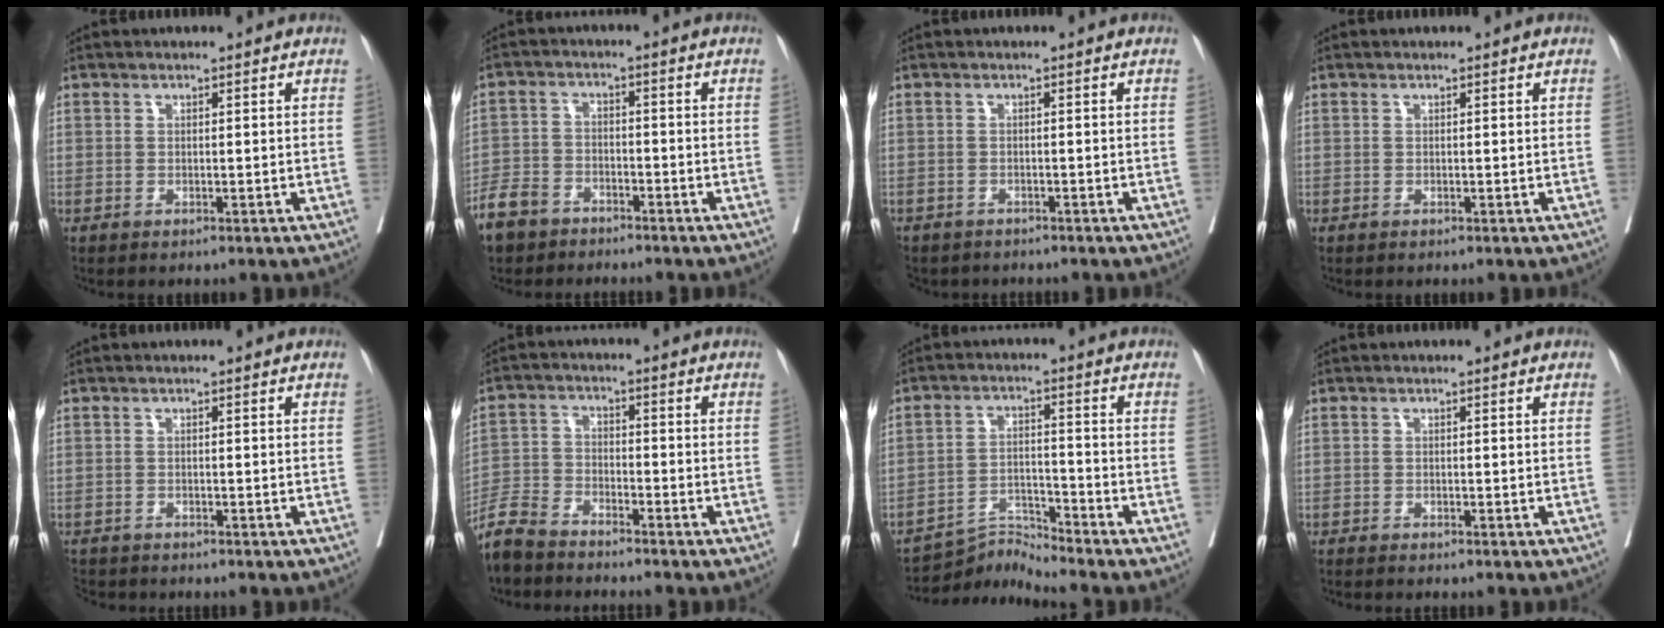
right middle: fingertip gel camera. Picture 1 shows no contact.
{"total": 6.3, "force": [-5.1, 3.5, 1.5], "torque": [-0.044, -0.005, -0.100]}
{"total": 5.3, "force": [-4.4, 2.7, 1.0], "torque": [-0.023, -0.003, -0.062]}
{"total": 0.0}
{"total": 4.2, "force": [-4.1, 1.1, 0.3], "torque": [-0.006, -0.011, -0.069]}
{"total": 8.7, "force": [-8.2, 2.0, 2.2], "torque": [-0.046, -0.014, -0.160]}
{"total": 6.1, "force": [-5.5, -2.1, -1.3], "torque": [0.010, 0.001, -0.101]}
{"total": 2.4, "force": [-2.3, 0.1, 0.5], "torque": [-0.010, -0.009, -0.038]}